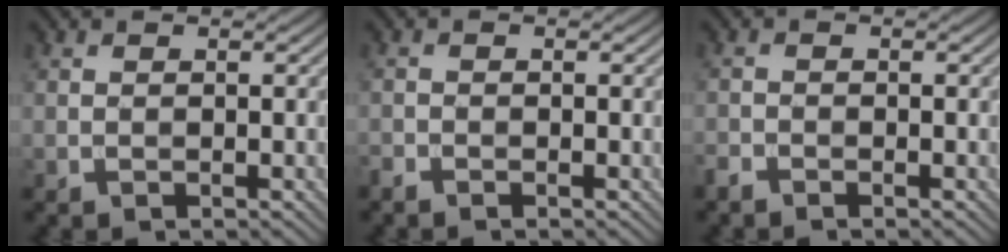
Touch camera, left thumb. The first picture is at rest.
{"total": 1.0, "force": [-1.0, 0.1, 0.3], "torque": [-0.007, -0.004, -0.025]}
{"total": 1.3, "force": [-1.3, 0.3, 0.3], "torque": [-0.010, -0.005, -0.033]}